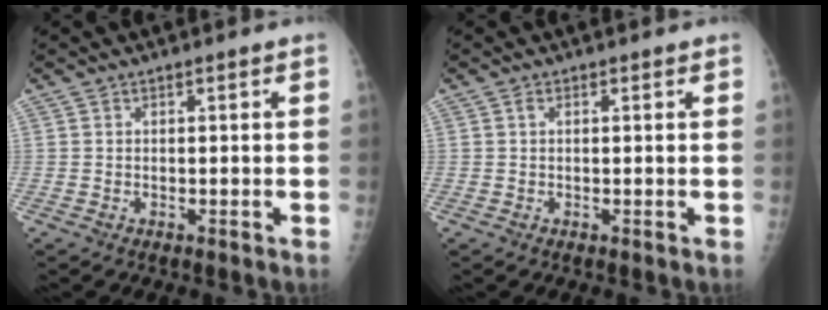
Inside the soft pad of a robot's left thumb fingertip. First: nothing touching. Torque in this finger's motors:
{"motor_torque": [-0.06, 0.11, 0.04, 0.03, 0.00]}